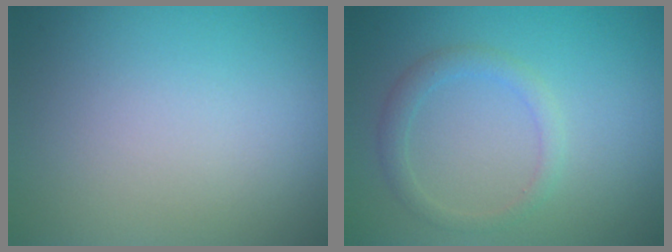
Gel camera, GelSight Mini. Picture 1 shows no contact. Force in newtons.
{"total": 1.8, "press": 1.8, "slide": 0.2}